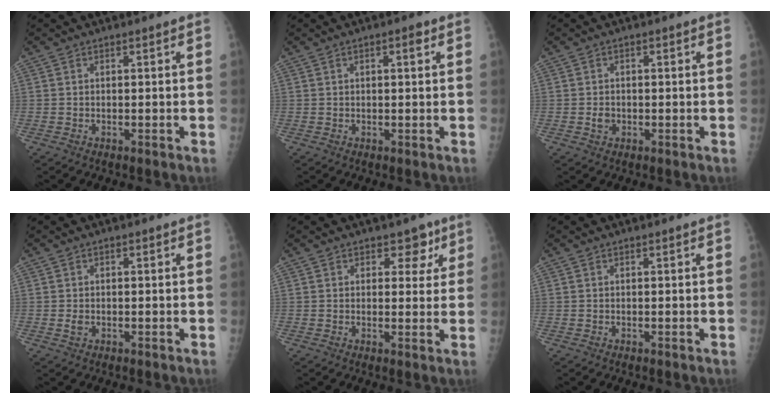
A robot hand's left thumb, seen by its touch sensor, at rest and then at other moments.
{"total": 1.9, "force": [0.7, 0.7, 1.6], "torque": [-0.021, 0.002, 0.009]}
{"total": 1.7, "force": [-0.6, 1.5, 0.6], "torque": [-0.001, 0.002, -0.010]}
{"total": 1.2, "force": [-0.3, 0.9, 0.6], "torque": [-0.007, -0.002, -0.007]}
{"total": 4.1, "force": [2.3, 3.0, 1.6], "torque": [0.017, -0.010, 0.025]}
{"total": 0.0}